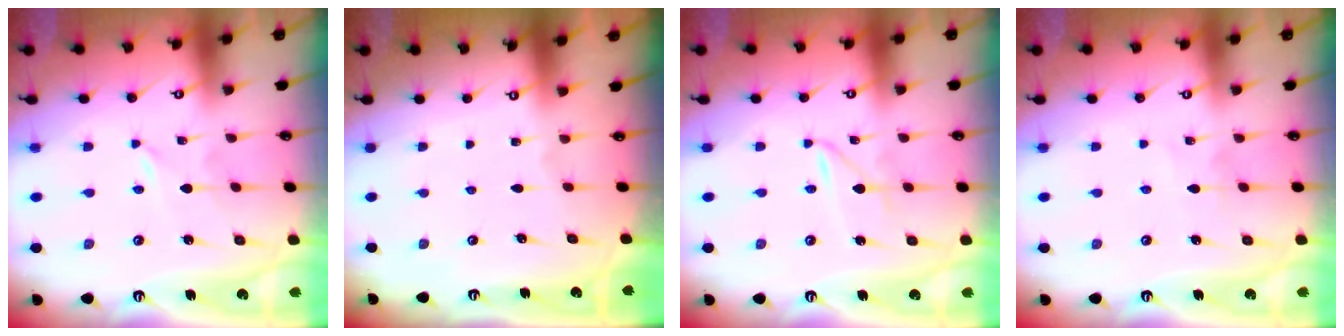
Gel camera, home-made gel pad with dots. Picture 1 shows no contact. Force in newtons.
{"total": 0.0}
{"total": 1.5, "press": 1.5, "slide": 0.2}
{"total": 3.2, "press": 3.2, "slide": 0.4}